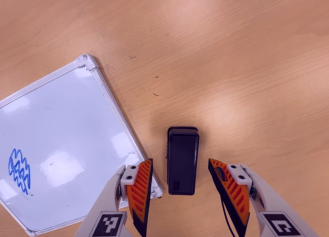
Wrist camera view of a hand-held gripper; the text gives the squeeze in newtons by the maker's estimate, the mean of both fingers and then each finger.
{"total": 0.0}